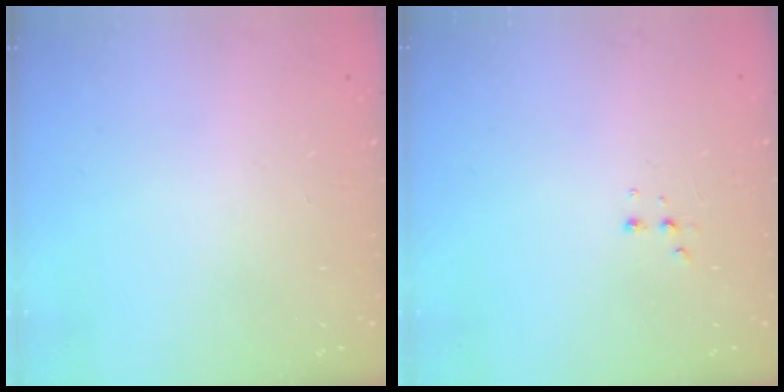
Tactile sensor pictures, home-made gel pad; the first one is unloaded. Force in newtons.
{"total": 2.9, "press": 2.8, "slide": 1.0}